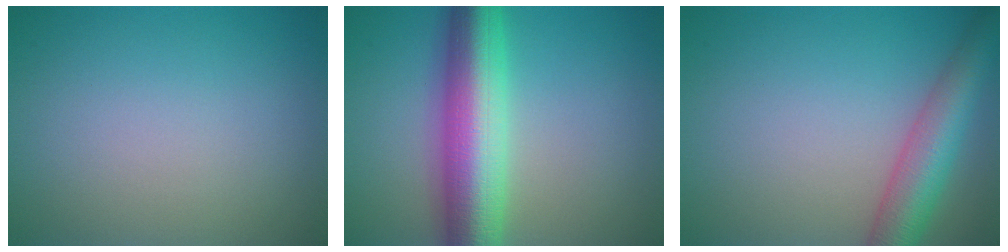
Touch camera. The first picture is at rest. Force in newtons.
{"total": 9.9, "press": 9.9, "slide": 0.1}
{"total": 5.8, "press": 5.8, "slide": 0.2}